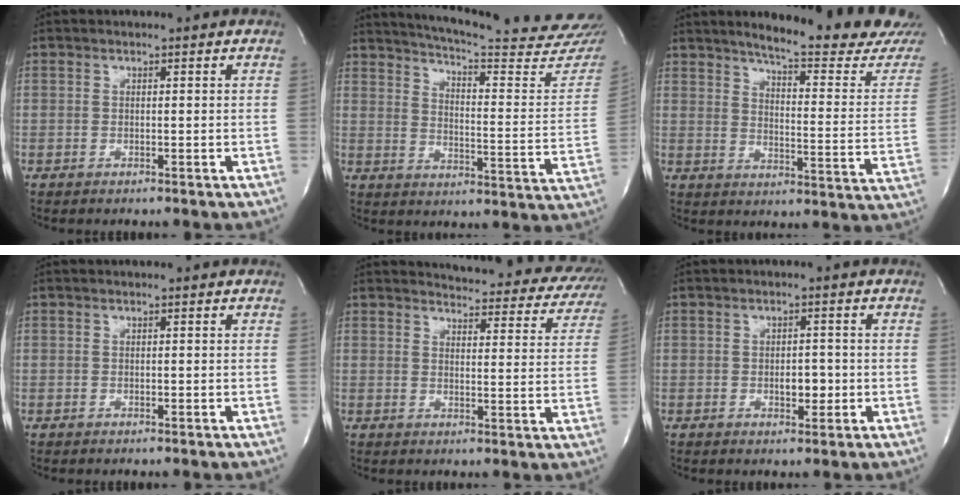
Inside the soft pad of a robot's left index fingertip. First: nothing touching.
{"total": 25.3, "force": [23.5, 1.3, 9.2], "torque": [-0.142, -0.115, 0.281]}
{"total": 17.4, "force": [16.2, -0.5, 6.5], "torque": [-0.093, -0.107, 0.187]}
{"total": 0.8, "force": [-0.8, 0.0, -0.1], "torque": [0.004, -0.008, -0.014]}
{"total": 17.7, "force": [17.0, 4.0, 3.1], "torque": [-0.015, -0.076, 0.166]}
{"total": 2.9, "force": [-1.3, 1.5, 2.1], "torque": [-0.029, -0.007, -0.017]}